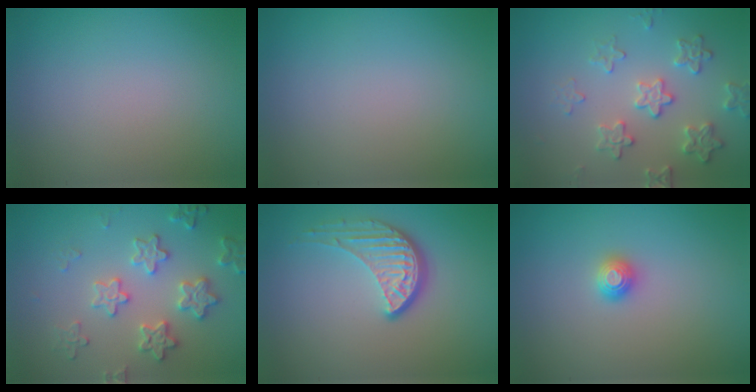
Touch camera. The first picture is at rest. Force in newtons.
{"total": 0.0}
{"total": 3.2, "press": 3.2, "slide": 0.5}
{"total": 3.6, "press": 3.6, "slide": 0.7}
{"total": 4.0, "press": 3.0, "slide": 2.7}
{"total": 1.2, "press": 1.2, "slide": 0.1}